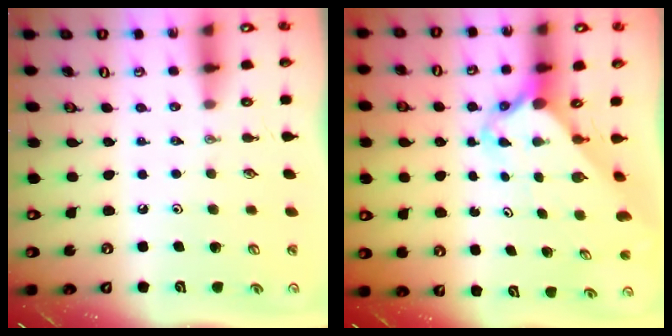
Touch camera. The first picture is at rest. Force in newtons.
{"total": 2.7, "press": 2.7, "slide": 0.2}